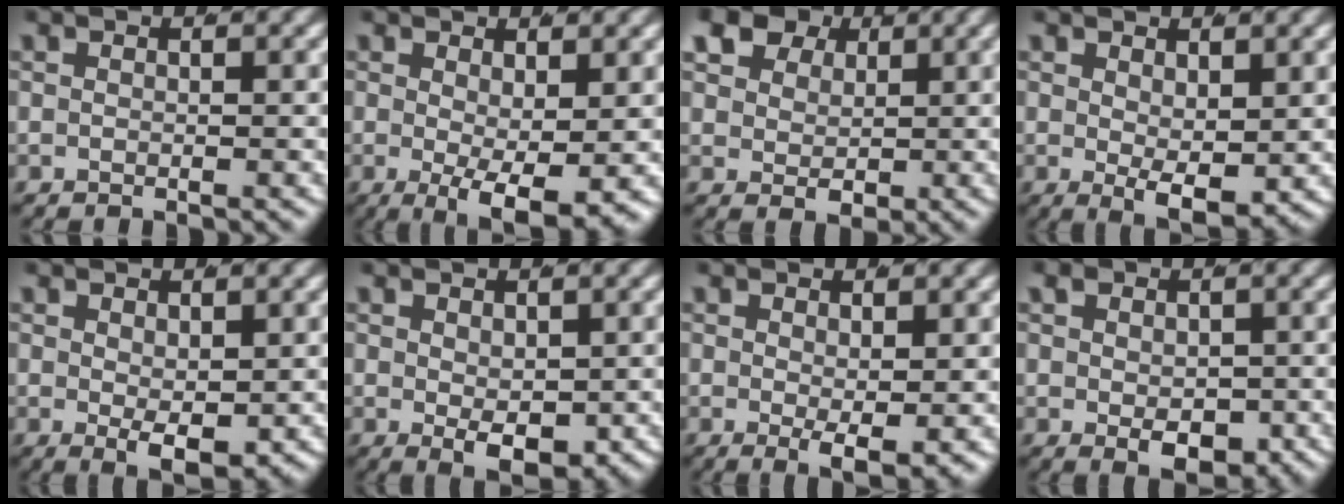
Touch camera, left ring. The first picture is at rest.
{"total": 5.2, "force": [-2.3, 1.7, 4.4], "torque": [-0.073, -0.041, -0.015]}
{"total": 7.9, "force": [3.7, 5.7, 4.0], "torque": [-0.076, -0.007, 0.066]}
{"total": 3.2, "force": [-0.5, 0.8, 3.0], "torque": [-0.049, -0.030, 0.010]}
{"total": 3.3, "force": [-0.9, 0.9, 3.0], "torque": [-0.048, -0.028, 0.005]}
{"total": 4.0, "force": [-1.5, 1.5, 3.3], "torque": [-0.052, -0.032, -0.001]}
{"total": 2.8, "force": [-0.6, 0.6, 2.7], "torque": [-0.040, -0.023, 0.003]}
{"total": 3.3, "force": [-1.1, 1.7, 2.6], "torque": [-0.042, -0.023, -0.003]}